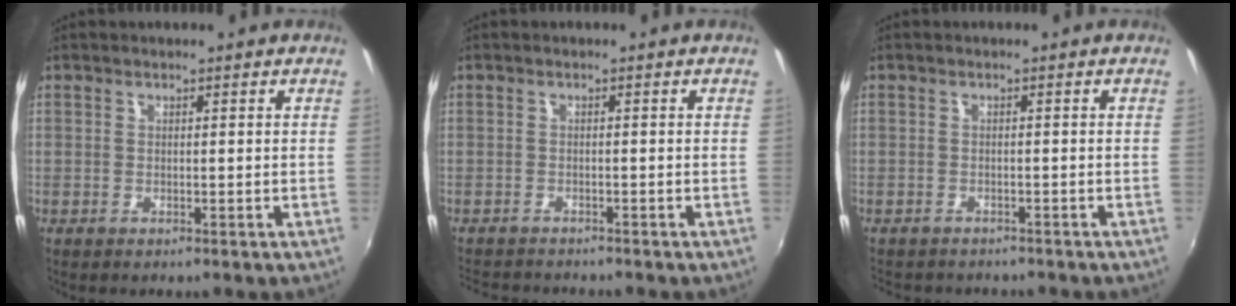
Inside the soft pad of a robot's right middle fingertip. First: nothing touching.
{"total": 5.2, "force": [-5.0, 0.7, 1.4], "torque": [-0.041, -0.018, -0.081]}
{"total": 3.7, "force": [-3.3, 1.2, 0.9], "torque": [-0.026, -0.013, -0.049]}